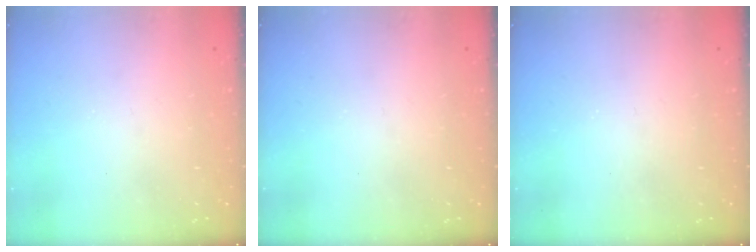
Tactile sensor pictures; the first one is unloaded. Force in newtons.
{"total": 0.0}
{"total": 0.0}